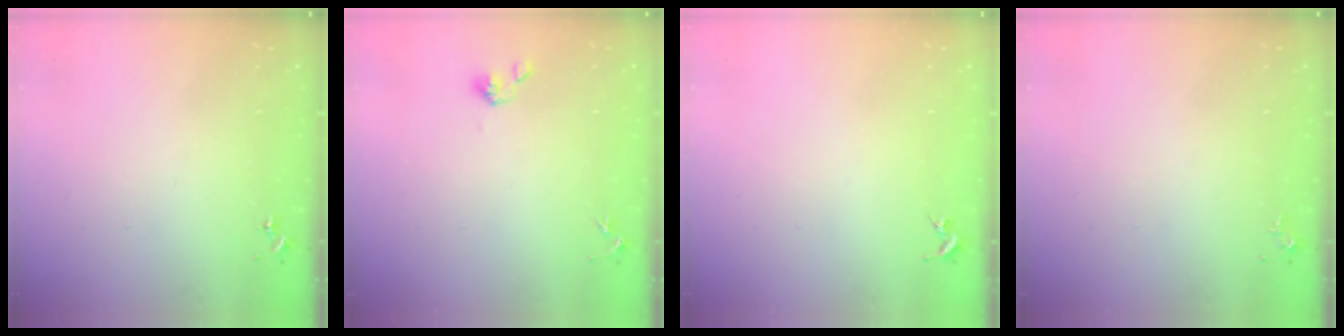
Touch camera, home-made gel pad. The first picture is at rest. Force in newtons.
{"total": 5.0, "press": 4.7, "slide": 1.7}
{"total": 0.0}
{"total": 3.5, "press": 3.4, "slide": 0.5}